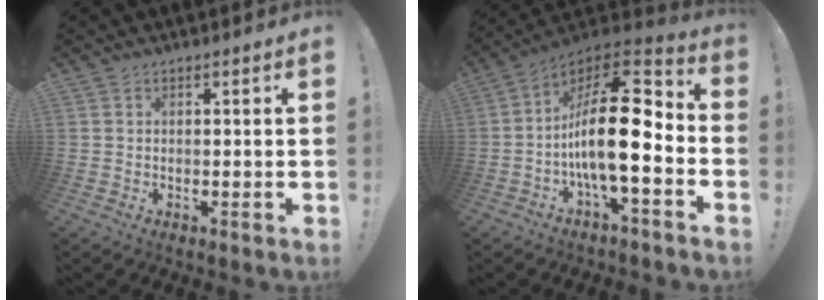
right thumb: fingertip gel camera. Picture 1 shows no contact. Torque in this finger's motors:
{"motor_torque": [1.29, 1.52, 1.51, -1.26, 0.45]}